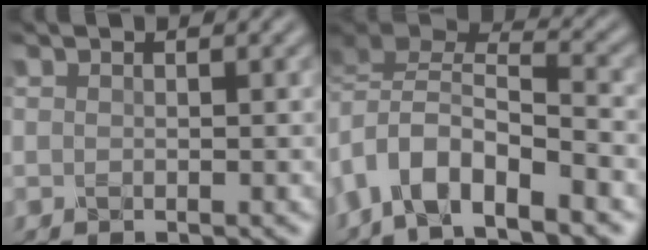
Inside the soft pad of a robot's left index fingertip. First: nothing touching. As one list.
[{"total": 8.1, "force": [-4.6, 3.7, 5.5], "torque": [-0.100, 0.001, -0.092]}]